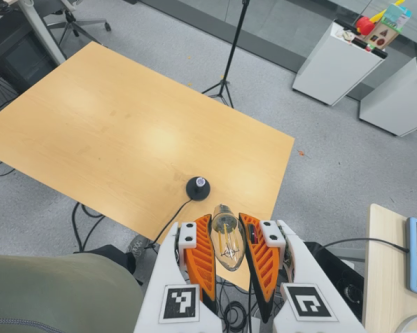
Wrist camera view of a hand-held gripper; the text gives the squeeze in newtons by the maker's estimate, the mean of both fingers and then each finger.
{"total": 25.4, "left": 28.5, "right": 22.3}